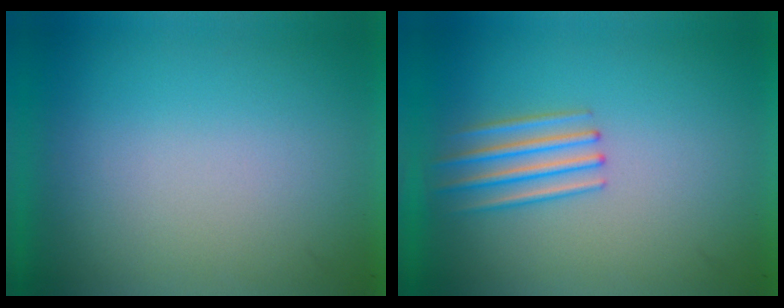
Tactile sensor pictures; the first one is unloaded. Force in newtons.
{"total": 2.1}